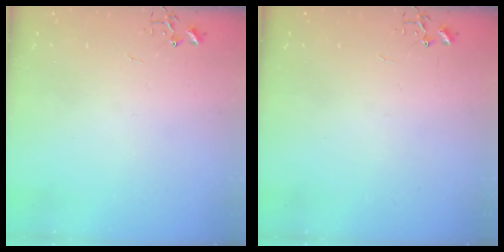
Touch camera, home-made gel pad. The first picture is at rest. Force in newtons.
{"total": 0.0}